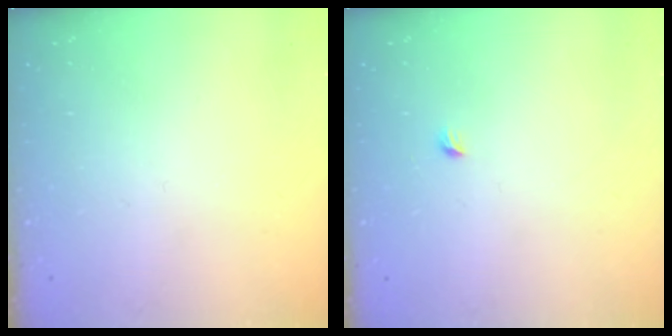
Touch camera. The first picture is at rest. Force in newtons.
{"total": 2.7, "press": 2.6, "slide": 0.6}